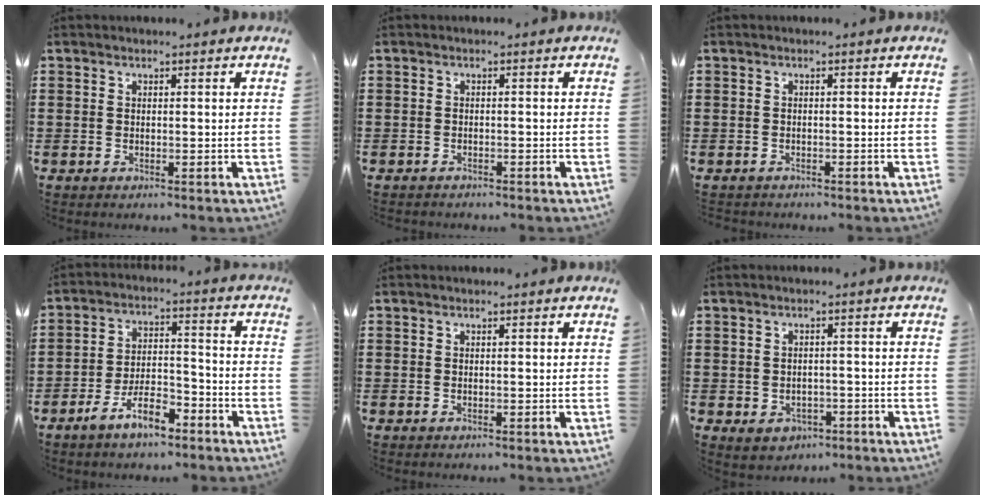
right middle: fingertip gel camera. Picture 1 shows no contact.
{"total": 0.9, "force": [-0.9, 0.3, -0.1], "torque": [0.000, 0.002, -0.020]}
{"total": 1.1, "force": [-0.9, 0.5, -0.2], "torque": [0.002, 0.003, -0.022]}
{"total": 7.5, "force": [-5.4, 2.6, 4.5], "torque": [-0.092, 0.008, -0.103]}
{"total": 0.0}
{"total": 2.0, "force": [-1.3, 1.5, 0.2], "torque": [-0.012, 0.001, -0.028]}